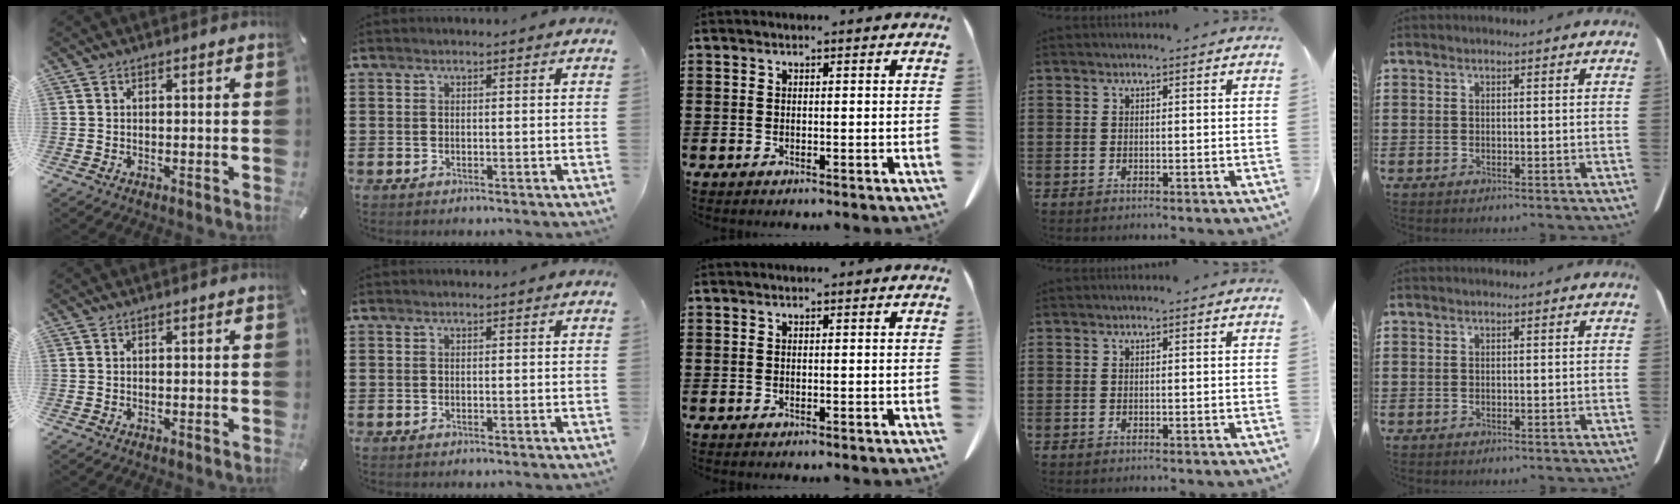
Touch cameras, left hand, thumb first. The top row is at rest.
{}